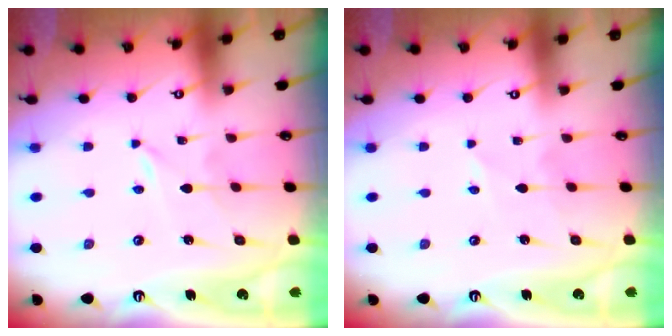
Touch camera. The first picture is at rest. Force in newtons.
{"total": 2.2, "press": 2.1, "slide": 0.3}